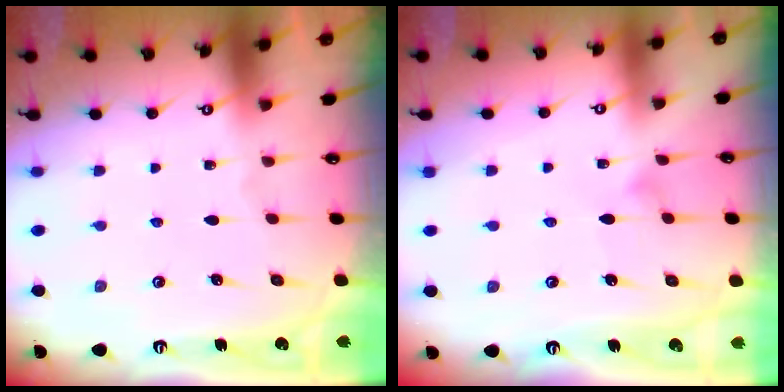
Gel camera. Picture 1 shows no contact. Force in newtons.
{"total": 3.5, "press": 3.5, "slide": 0.2}